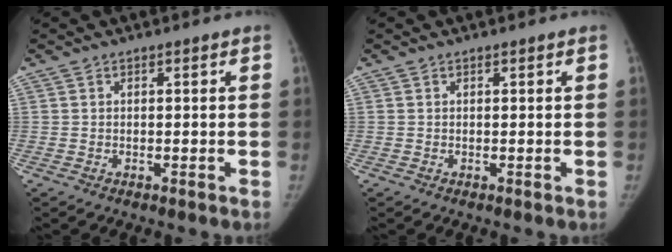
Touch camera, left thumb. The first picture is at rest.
{"total": 0.0}